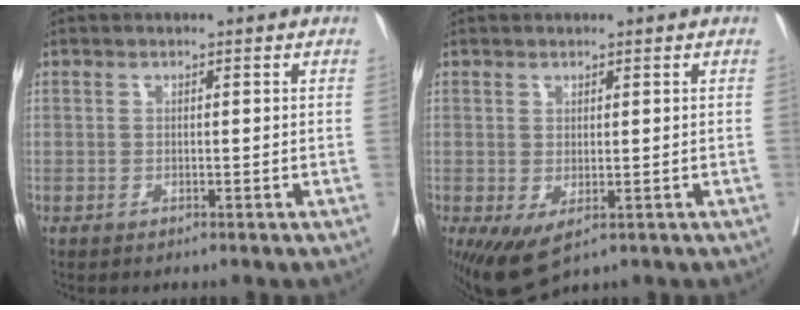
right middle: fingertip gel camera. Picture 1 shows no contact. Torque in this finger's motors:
{"motor_torque": [0.29, -0.26, 0.46, 0.07]}